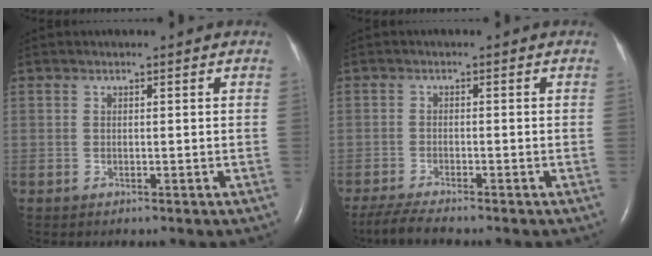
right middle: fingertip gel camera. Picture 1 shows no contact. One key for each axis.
{"total": 4.3, "fx": -3.7, "fy": 0.0, "fz": 2.2, "tx": -0.045, "ty": -0.016, "tz": -0.068}